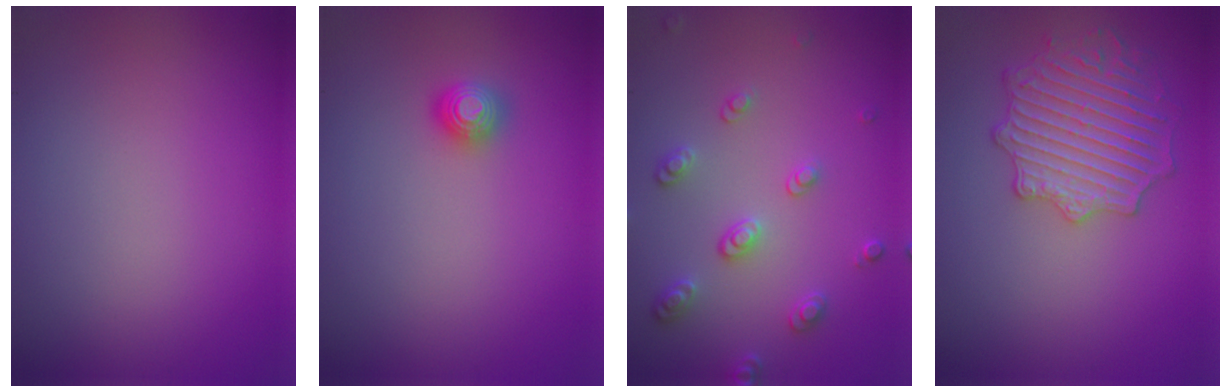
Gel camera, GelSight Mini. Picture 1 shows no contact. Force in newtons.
{"total": 1.4, "press": 1.4, "slide": 0.4}
{"total": 2.6, "press": 2.6, "slide": 0.2}
{"total": 4.3, "press": 4.3, "slide": 0.8}